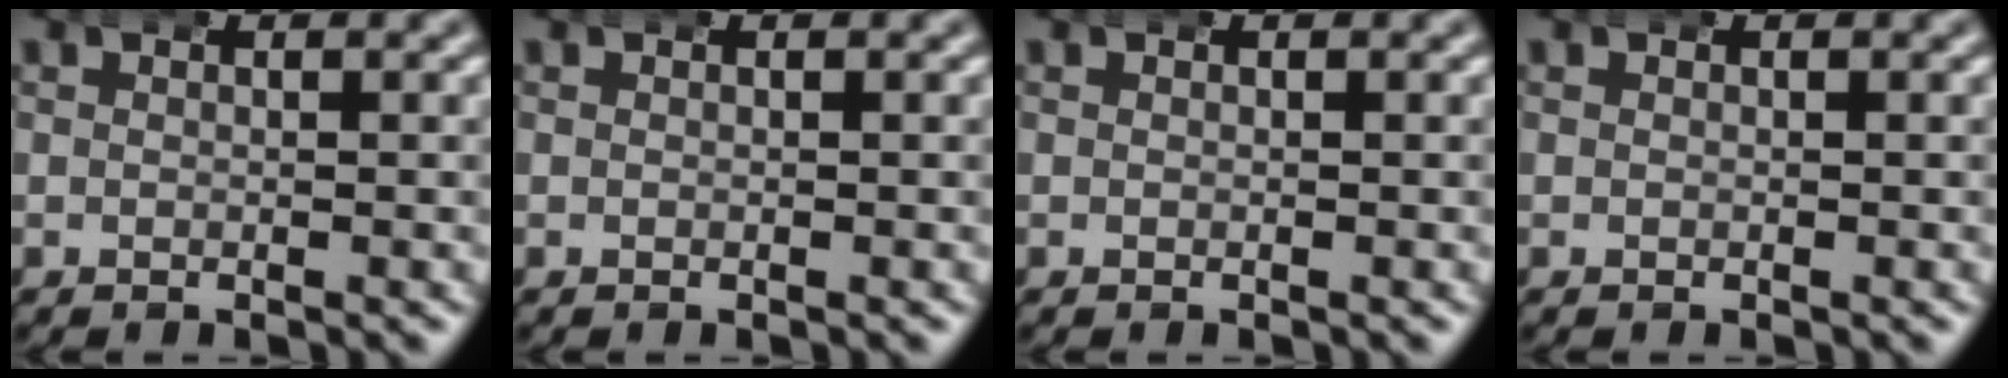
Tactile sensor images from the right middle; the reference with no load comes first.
{"total": 0.0}
{"total": 0.0}
{"total": 0.0}